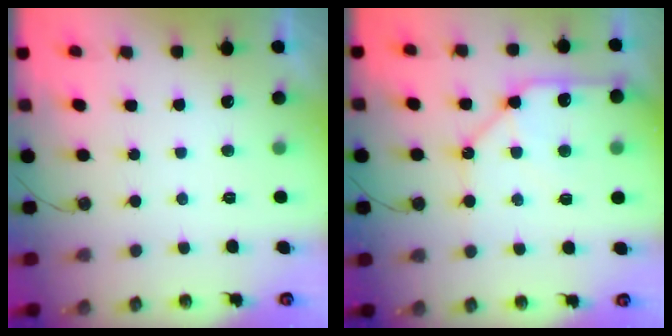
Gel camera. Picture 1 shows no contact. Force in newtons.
{"total": 13.3, "press": 13.2, "slide": 1.6}